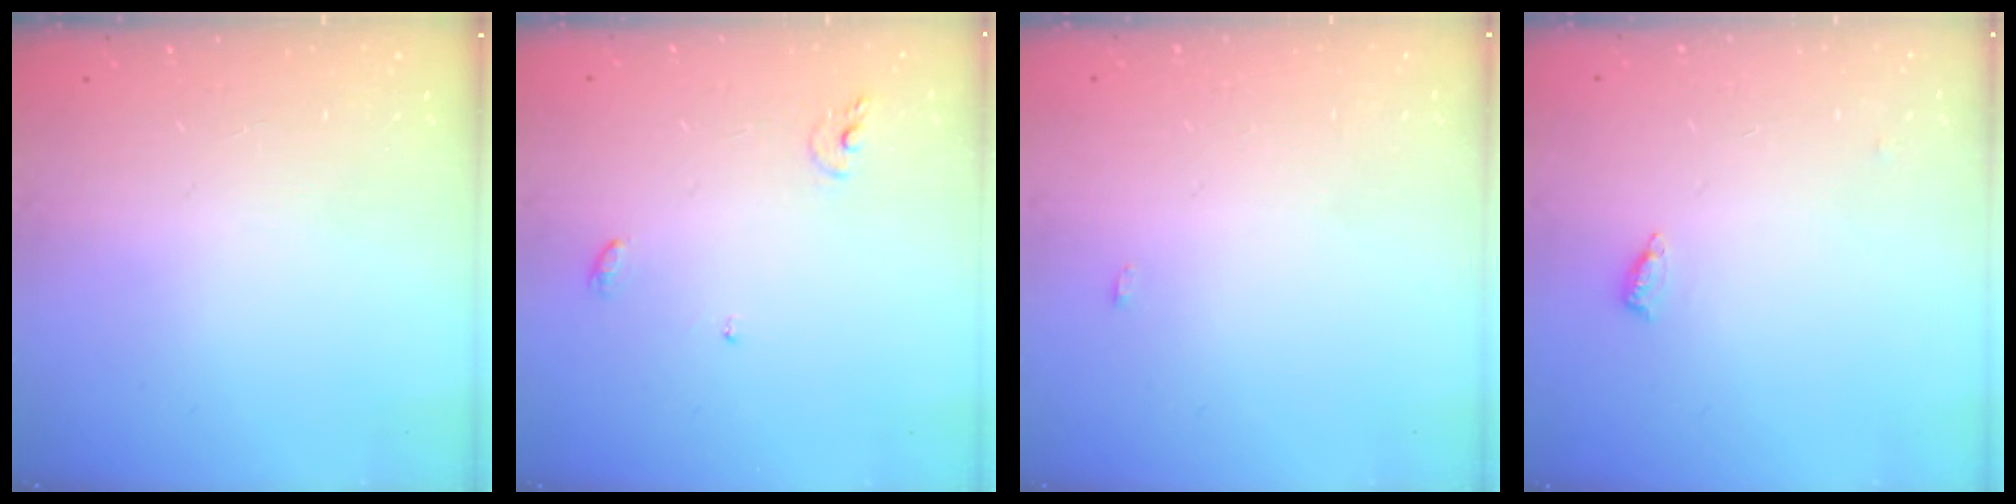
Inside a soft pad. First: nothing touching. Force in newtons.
{"total": 5.4, "press": 5.4, "slide": 0.2}
{"total": 6.7, "press": 2.2, "slide": 6.3}
{"total": 4.4, "press": 4.1, "slide": 1.4}